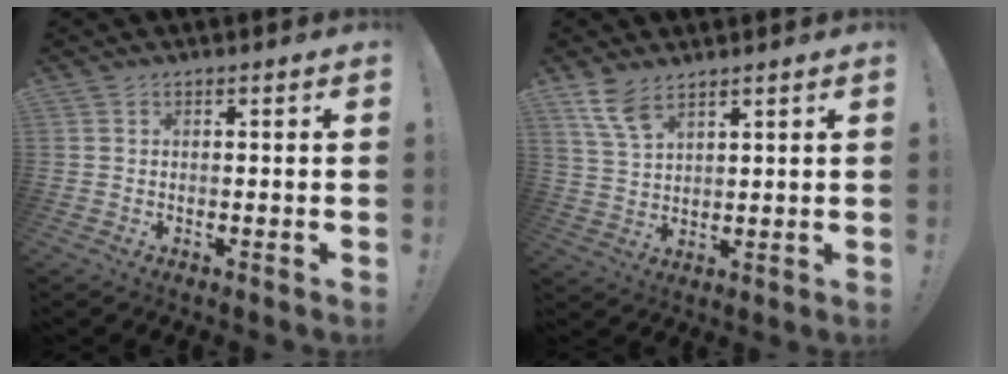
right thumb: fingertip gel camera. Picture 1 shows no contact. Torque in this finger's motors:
{"motor_torque": [0.01, 0.03, 0.04, 0.38, 0.01]}